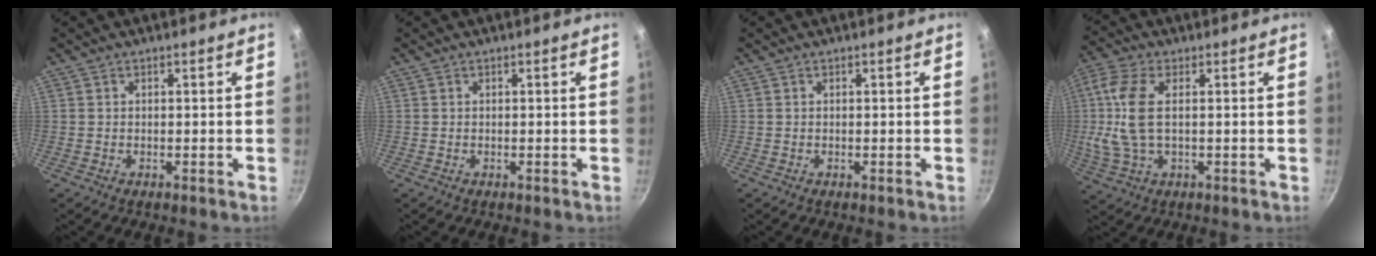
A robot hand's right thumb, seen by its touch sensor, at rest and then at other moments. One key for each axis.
{"total": 0.0}
{"total": 0.0}
{"total": 10.8, "fx": 0.7, "fy": 4.7, "fz": 9.7, "tx": -0.220, "ty": 0.007, "tz": 0.010}